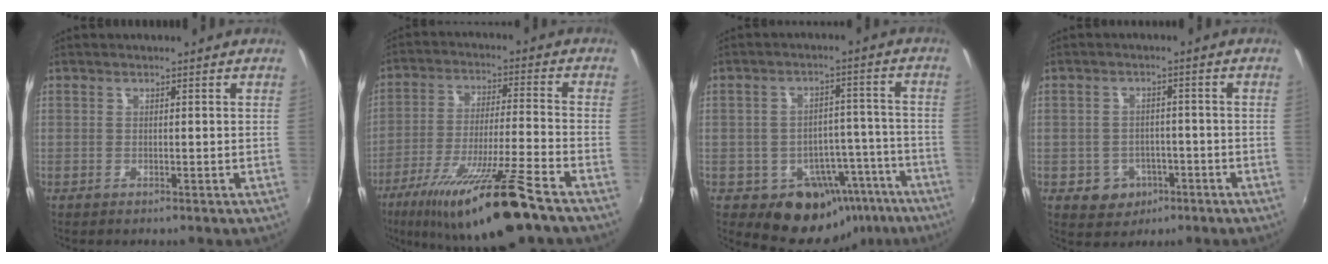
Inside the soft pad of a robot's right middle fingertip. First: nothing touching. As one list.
[{"total": 18.8, "force": [-12.9, 0.8, 13.7], "torque": [-0.251, -0.038, -0.211]}, {"total": 13.2, "force": [-8.1, 9.4, 4.5], "torque": [-0.064, 0.039, -0.076]}, {"total": 5.8, "force": [-2.5, 5.0, 1.6], "torque": [-0.046, 0.010, -0.022]}]